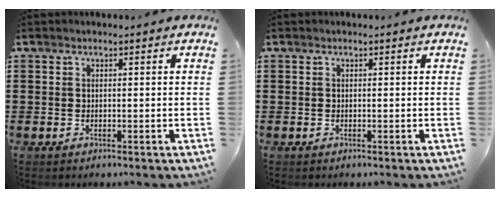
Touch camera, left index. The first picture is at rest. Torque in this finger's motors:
{"motor_torque": [-0.13, 0.13, -0.02, -0.01]}